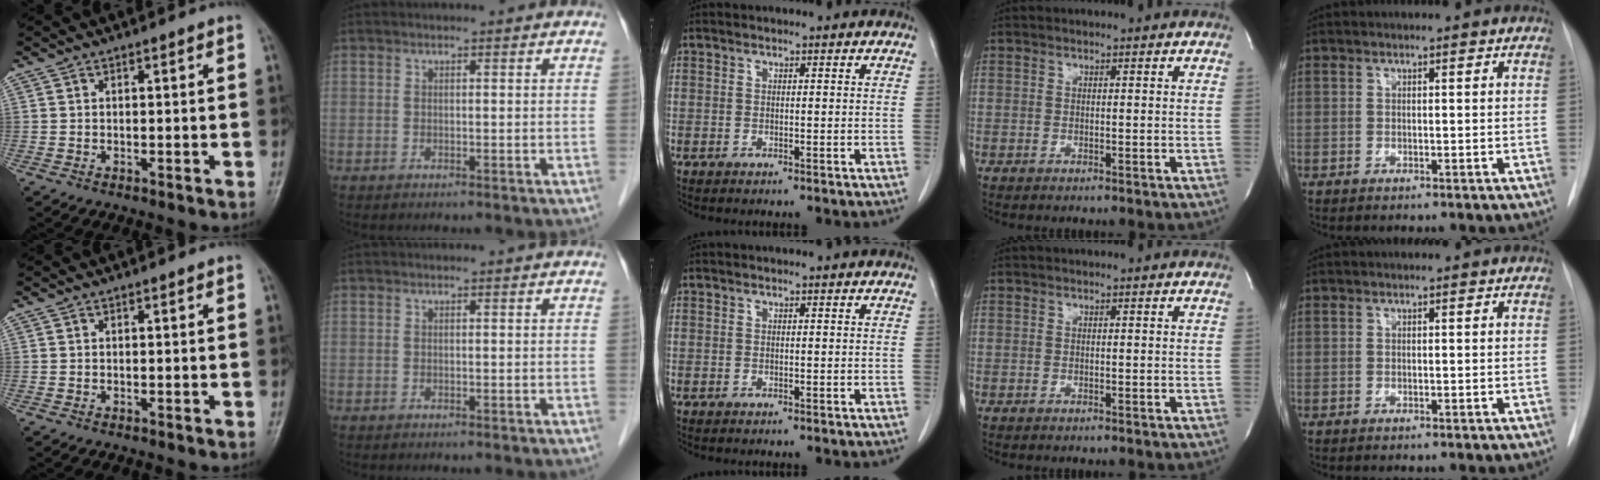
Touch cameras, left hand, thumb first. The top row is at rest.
{}